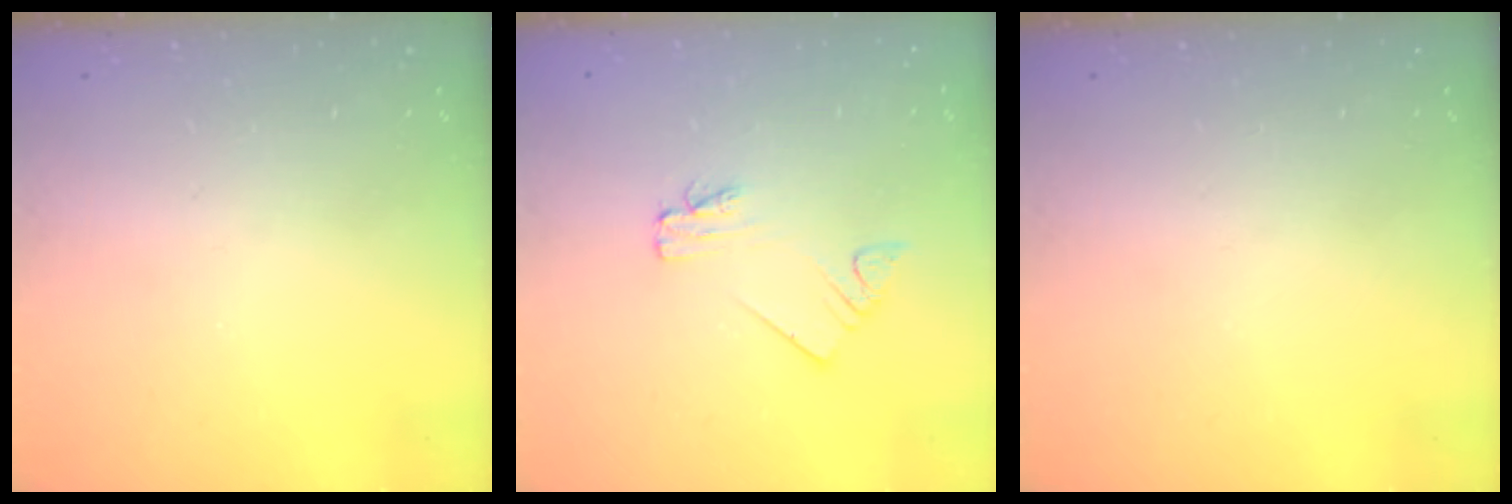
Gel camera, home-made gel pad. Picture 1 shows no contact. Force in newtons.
{"total": 2.0, "press": 2.0, "slide": 0.1}
{"total": 0.0}